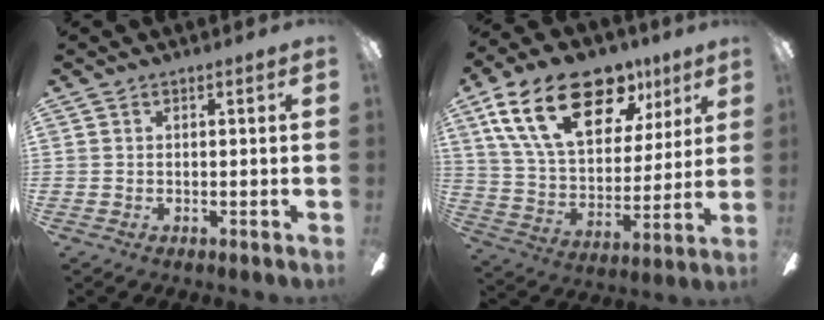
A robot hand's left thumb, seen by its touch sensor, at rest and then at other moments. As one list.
[{"total": 24.1, "force": [13.4, 12.9, 15.4], "torque": [-0.266, -0.059, 0.235]}]